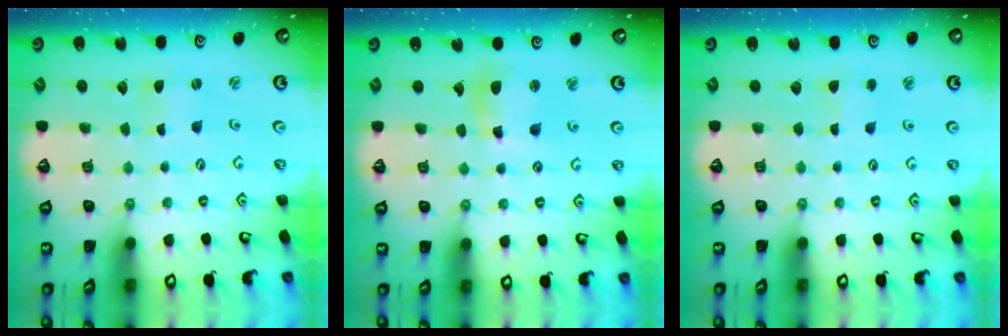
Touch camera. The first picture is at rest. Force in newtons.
{"total": 11.0, "press": 10.9, "slide": 1.4}
{"total": 2.5, "press": 2.4, "slide": 0.3}